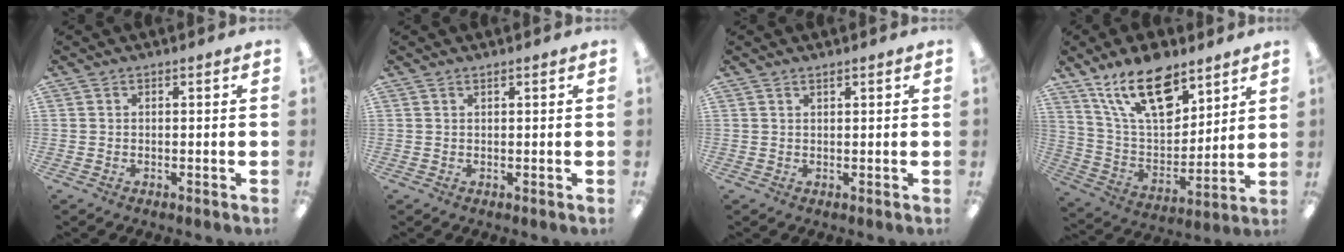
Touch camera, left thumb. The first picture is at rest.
{"total": 0.7, "force": [0.6, 0.2, 0.3], "torque": [-0.008, 0.001, 0.011]}
{"total": 1.1, "force": [1.0, 0.3, 0.5], "torque": [-0.011, -0.001, 0.018]}
{"total": 19.2, "force": [12.4, 8.9, 11.5], "torque": [-0.214, -0.053, 0.221]}